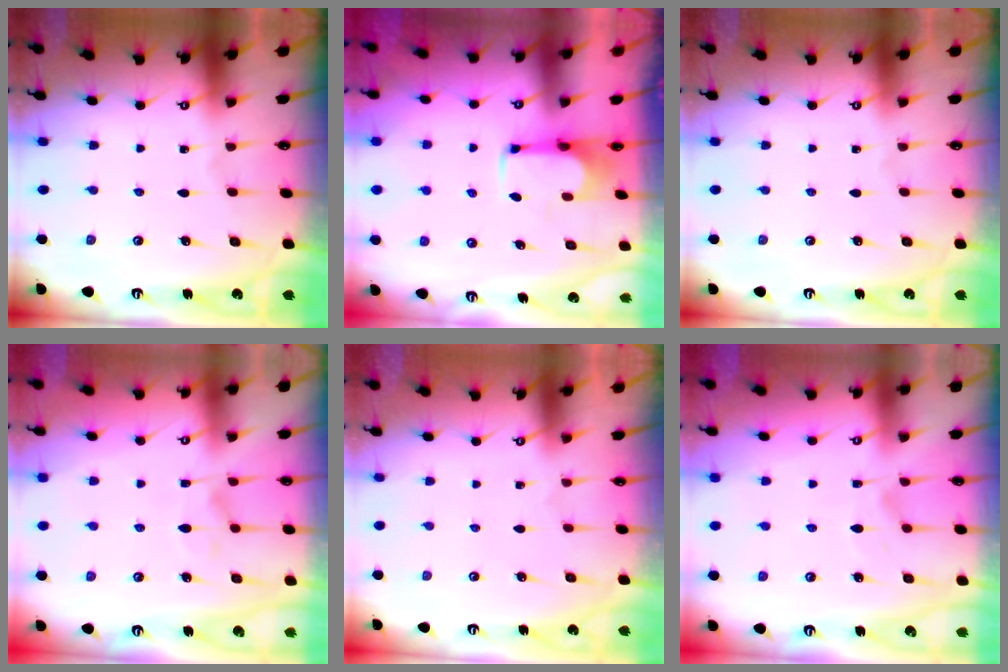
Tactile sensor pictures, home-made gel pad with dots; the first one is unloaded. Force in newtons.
{"total": 3.7, "press": 3.6, "slide": 0.8}
{"total": 0.0}
{"total": 1.2, "press": 0.8, "slide": 0.9}
{"total": 1.5, "press": 1.4, "slide": 0.6}
{"total": 1.7, "press": 1.3, "slide": 1.1}